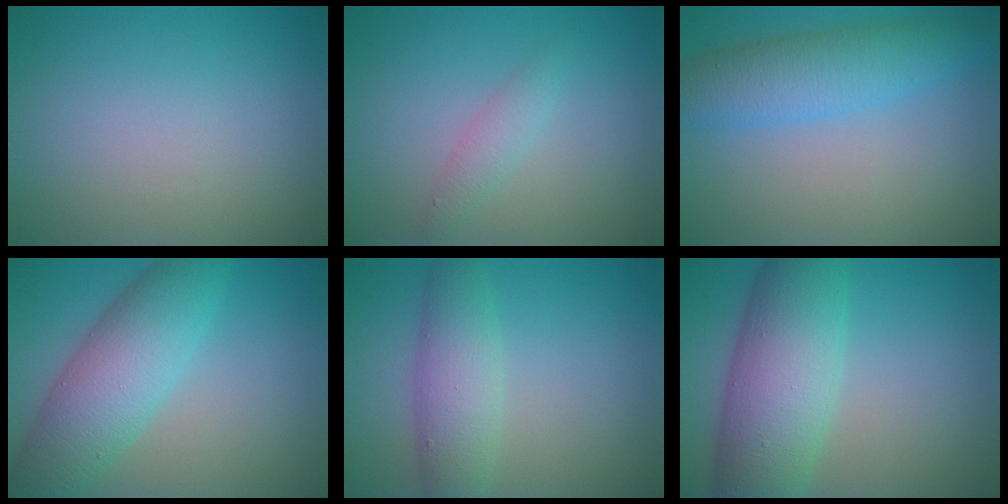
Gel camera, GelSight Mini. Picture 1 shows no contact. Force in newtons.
{"total": 1.6, "press": 1.6, "slide": 0.1}
{"total": 5.1, "press": 5.1, "slide": 0.3}
{"total": 7.3, "press": 7.3, "slide": 0.2}
{"total": 4.3, "press": 4.3, "slide": 0.1}
{"total": 9.0, "press": 9.0, "slide": 0.2}